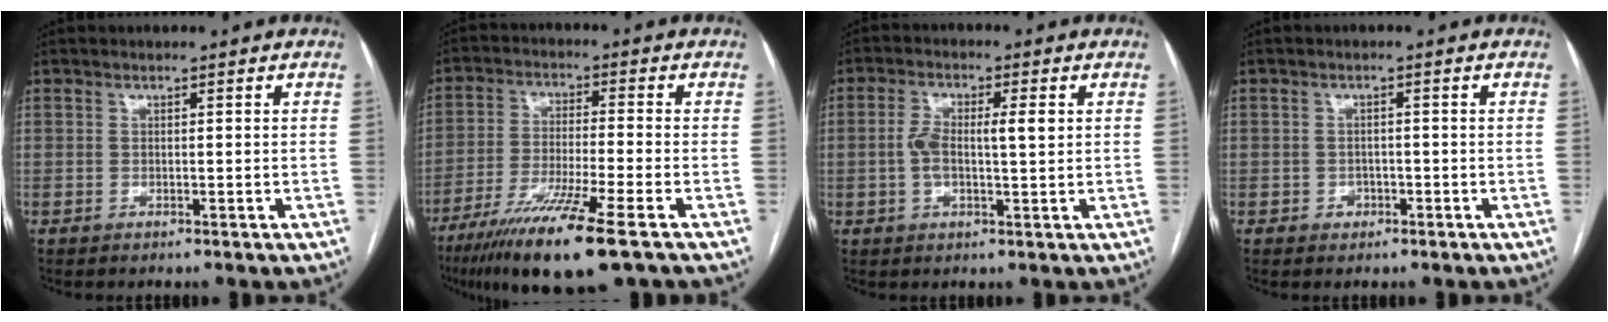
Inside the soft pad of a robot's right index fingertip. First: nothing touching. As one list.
[{"total": 13.7, "force": [-8.5, -0.2, 10.7], "torque": [-0.211, -0.038, -0.148]}, {"total": 5.8, "force": [0.7, 1.7, 5.5], "torque": [-0.114, 0.019, 0.013]}, {"total": 1.6, "force": [-0.8, 1.3, 0.4], "torque": [-0.003, 0.007, -0.008]}]